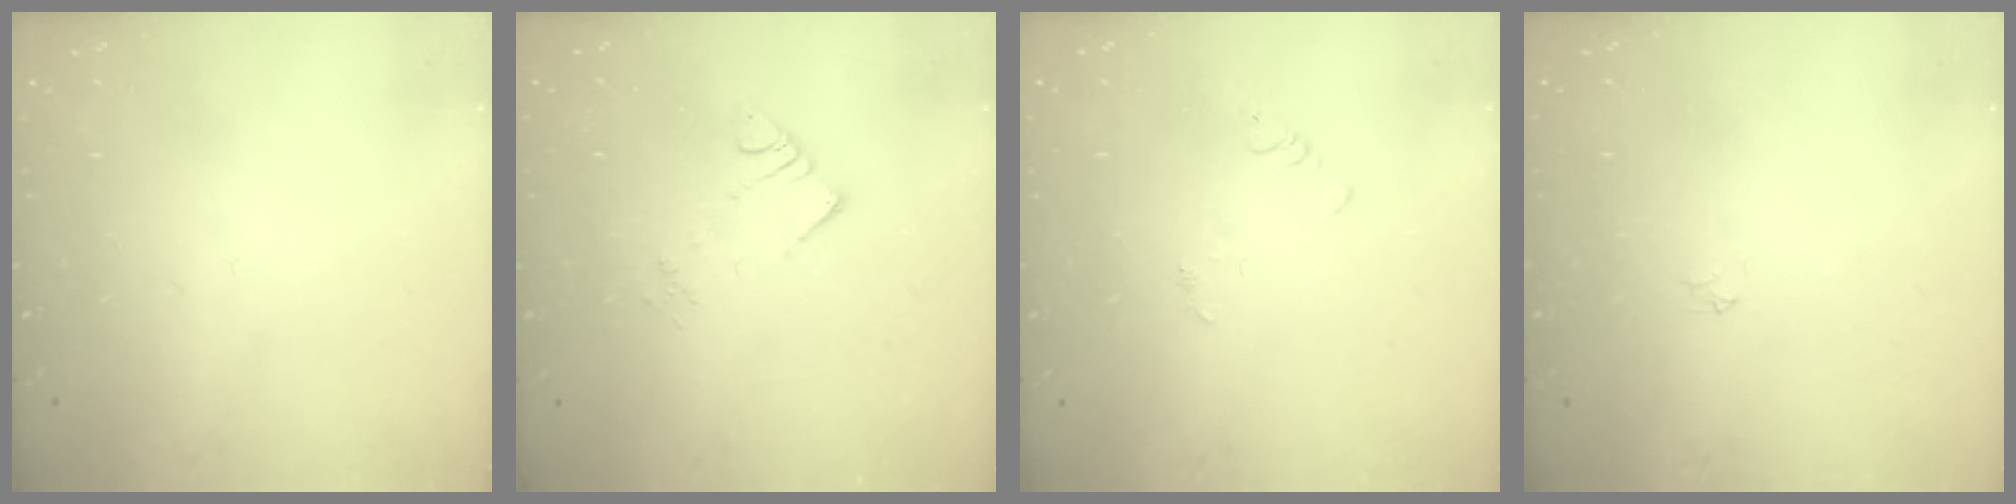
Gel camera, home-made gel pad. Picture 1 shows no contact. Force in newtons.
{"total": 3.3, "press": 3.3, "slide": 0.2}
{"total": 2.9, "press": 2.9, "slide": 0.3}
{"total": 2.2, "press": 2.2, "slide": 0.3}